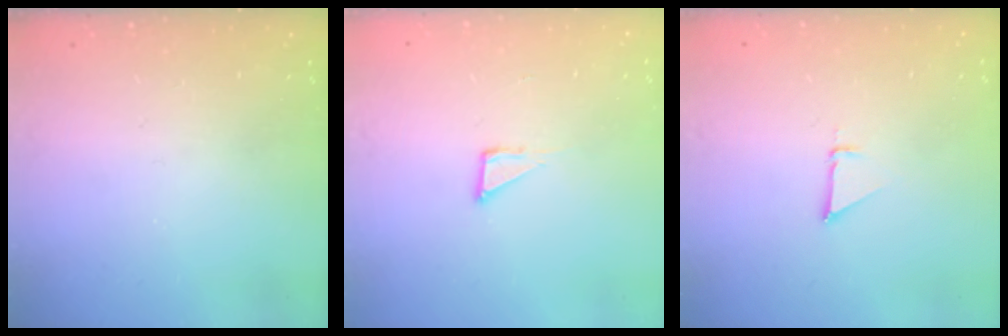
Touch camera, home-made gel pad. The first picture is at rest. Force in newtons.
{"total": 2.8, "press": 2.8, "slide": 0.2}
{"total": 2.5, "press": 2.5, "slide": 0.1}